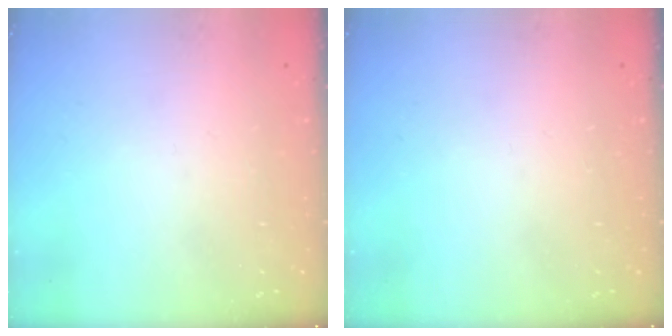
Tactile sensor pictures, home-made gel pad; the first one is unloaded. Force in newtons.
{"total": 0.0}